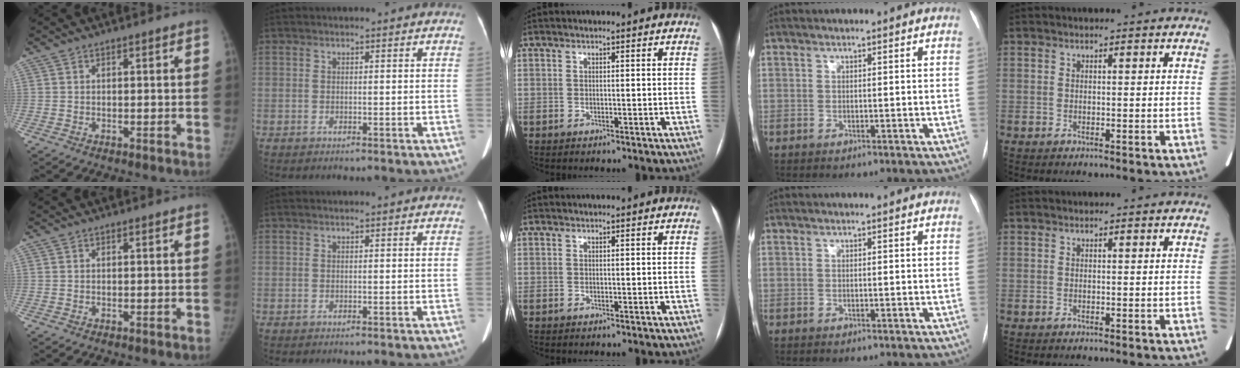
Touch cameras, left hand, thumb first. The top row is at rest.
{}